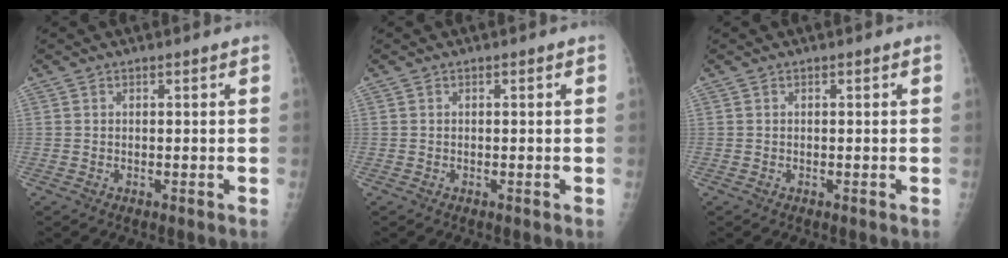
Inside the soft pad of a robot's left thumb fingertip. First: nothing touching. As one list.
[{"total": 0.0}, {"total": 0.0}]